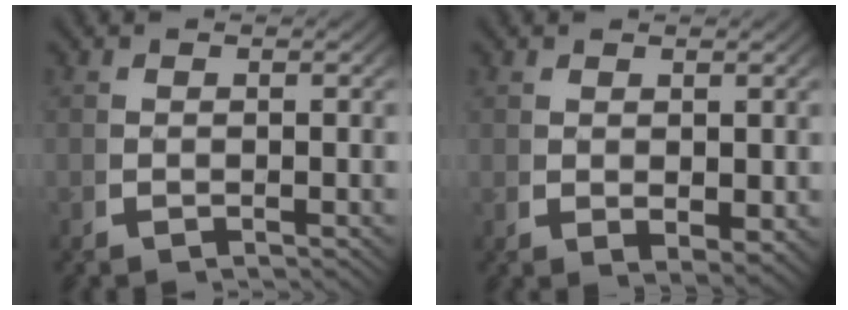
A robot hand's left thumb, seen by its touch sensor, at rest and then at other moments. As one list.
[{"total": 1.8, "force": [0.7, 0.9, 1.4], "torque": [-0.028, -0.011, 0.023]}]